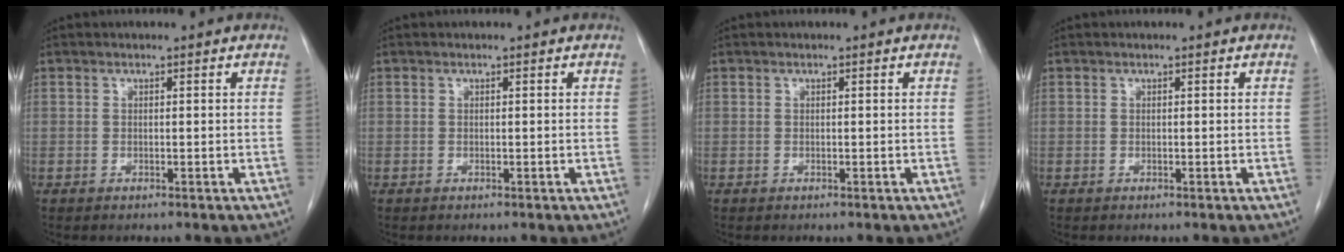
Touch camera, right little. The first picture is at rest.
{"total": 0.0}
{"total": 0.0}
{"total": 0.0}